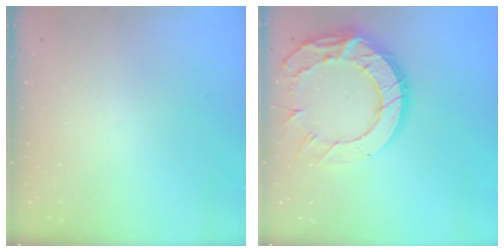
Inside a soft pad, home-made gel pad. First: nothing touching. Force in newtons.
{"total": 18.8, "press": 18.7, "slide": 1.6}